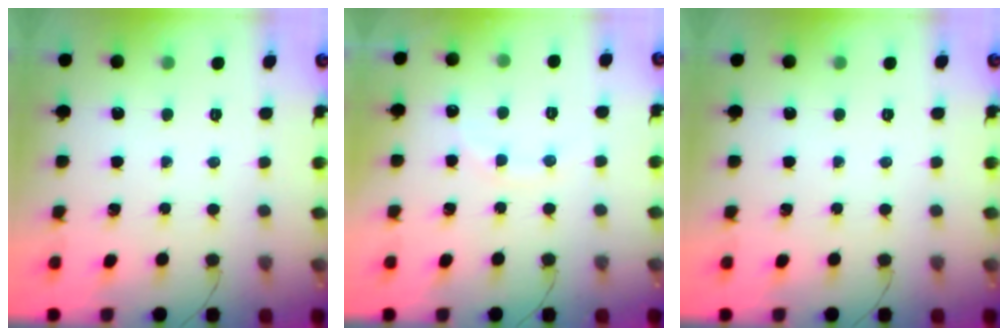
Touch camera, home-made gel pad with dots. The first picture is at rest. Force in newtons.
{"total": 6.3, "press": 6.1, "slide": 1.5}
{"total": 0.0}